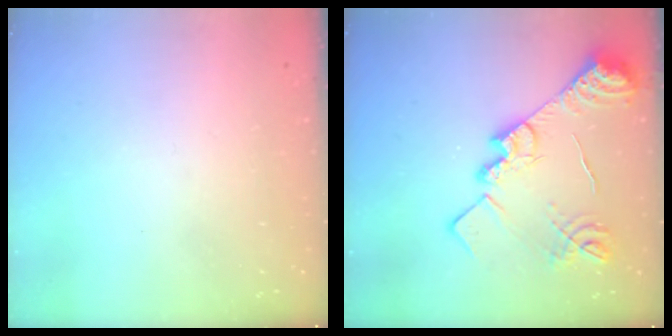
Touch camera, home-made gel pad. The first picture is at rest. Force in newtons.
{"total": 19.6, "press": 19.5, "slide": 1.6}